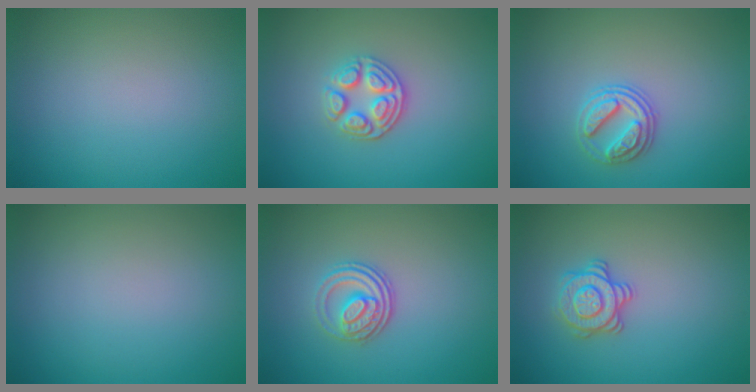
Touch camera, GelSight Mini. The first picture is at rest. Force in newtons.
{"total": 3.4, "press": 3.0, "slide": 1.5}
{"total": 2.7, "press": 2.6, "slide": 0.9}
{"total": 0.0}
{"total": 3.1, "press": 2.5, "slide": 1.9}
{"total": 2.8, "press": 2.7, "slide": 0.7}